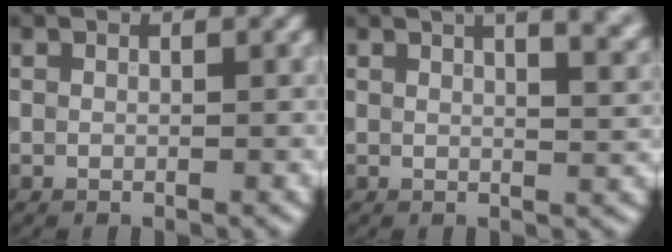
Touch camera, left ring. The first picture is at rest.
{"total": 9.7, "force": [5.4, 4.7, 6.6], "torque": [-0.009, 0.059, 0.030]}